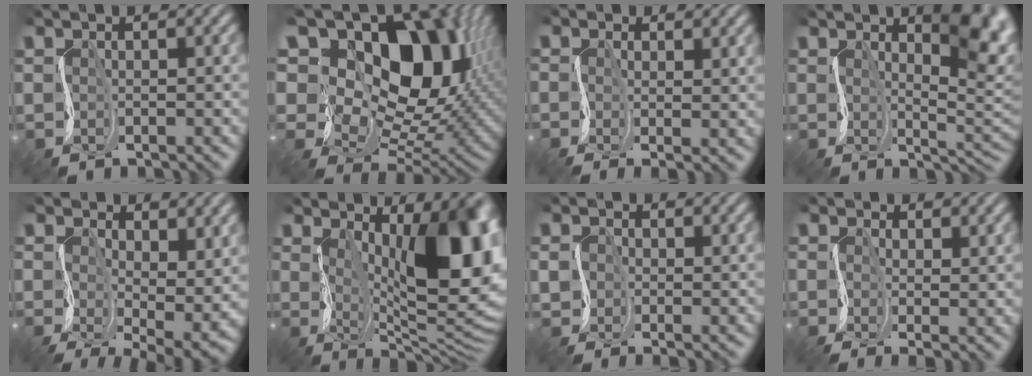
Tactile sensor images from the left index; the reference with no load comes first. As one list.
[{"total": 16.2, "force": [7.1, 9.5, 11.0], "torque": [-0.179, 0.042, 0.091]}, {"total": 1.3, "force": [-0.3, -1.0, -0.8], "torque": [0.019, -0.010, -0.011]}, {"total": 8.3, "force": [3.4, 3.4, 6.7], "torque": [-0.078, 0.004, 0.041]}, {"total": 5.5, "force": [0.1, 2.6, 4.9], "torque": [-0.079, -0.031, -0.004]}, {"total": 11.6, "force": [1.9, 3.9, 10.8], "torque": [-0.124, -0.010, 0.025]}, {"total": 1.4, "force": [-0.7, -0.1, -1.2], "torque": [0.016, -0.009, -0.021]}, {"total": 0.8, "force": [-0.1, -0.7, -0.2], "torque": [0.009, -0.013, -0.008]}]